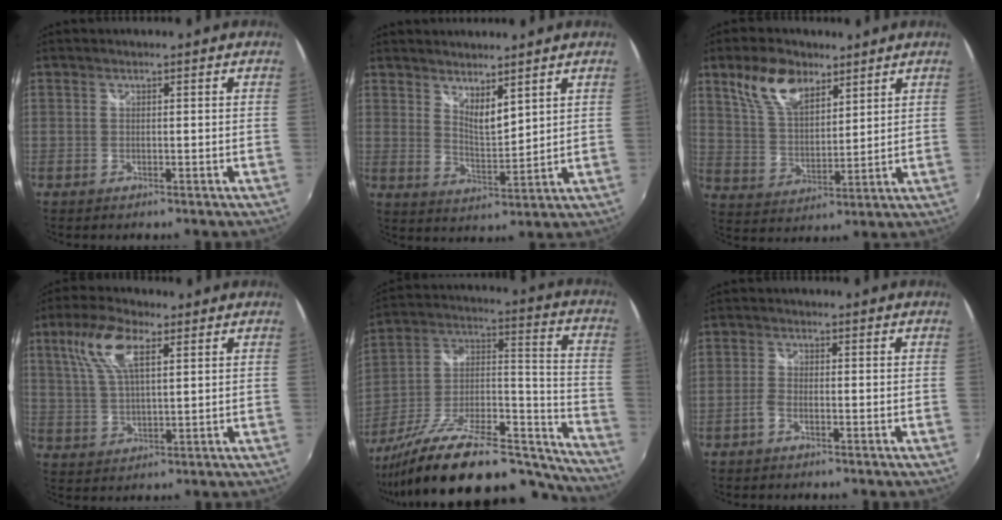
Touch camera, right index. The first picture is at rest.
{"total": 5.7, "force": [4.5, 1.5, 3.1], "torque": [-0.047, -0.009, 0.078]}
{"total": 11.0, "force": [6.9, 5.6, 6.5], "torque": [-0.124, 0.018, 0.139]}
{"total": 9.9, "force": [4.7, 4.2, 7.5], "torque": [-0.152, 0.019, 0.091]}
{"total": 28.9, "force": [-22.8, 8.5, 15.5], "torque": [-0.235, 0.004, -0.348]}
{"total": 2.2, "force": [-1.3, 0.9, 1.5], "torque": [-0.045, 0.005, -0.032]}